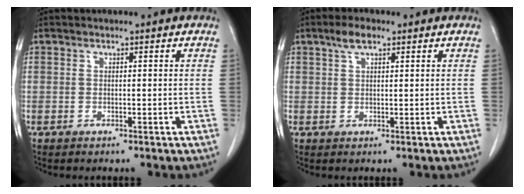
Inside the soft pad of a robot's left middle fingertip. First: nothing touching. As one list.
[{"total": 3.0, "force": [1.9, 1.1, 2.1], "torque": [-0.044, 0.009, 0.037]}]